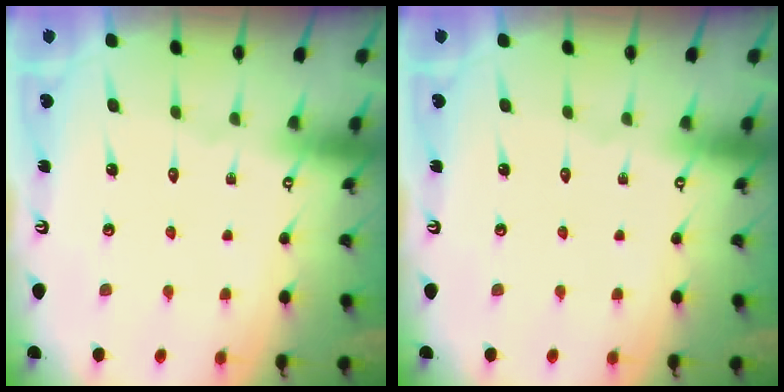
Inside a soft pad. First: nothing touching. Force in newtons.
{"total": 0.0}